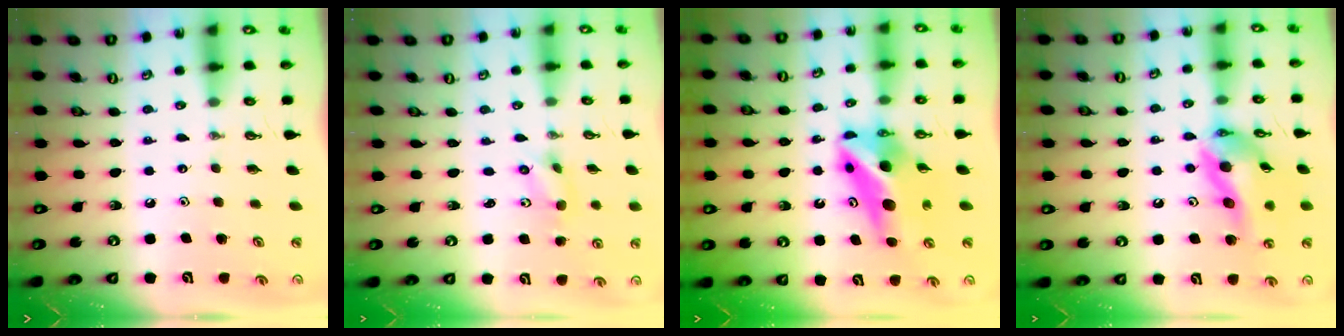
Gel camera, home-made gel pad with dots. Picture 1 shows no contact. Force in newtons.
{"total": 2.3, "press": 2.2, "slide": 0.8}
{"total": 12.2, "press": 12.1, "slide": 1.1}
{"total": 16.7, "press": 16.5, "slide": 2.6}